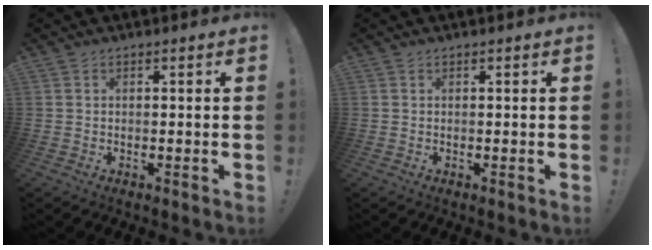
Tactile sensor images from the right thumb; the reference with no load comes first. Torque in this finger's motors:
{"motor_torque": [0.00, 0.00, 0.04, 0.07, 0.00]}